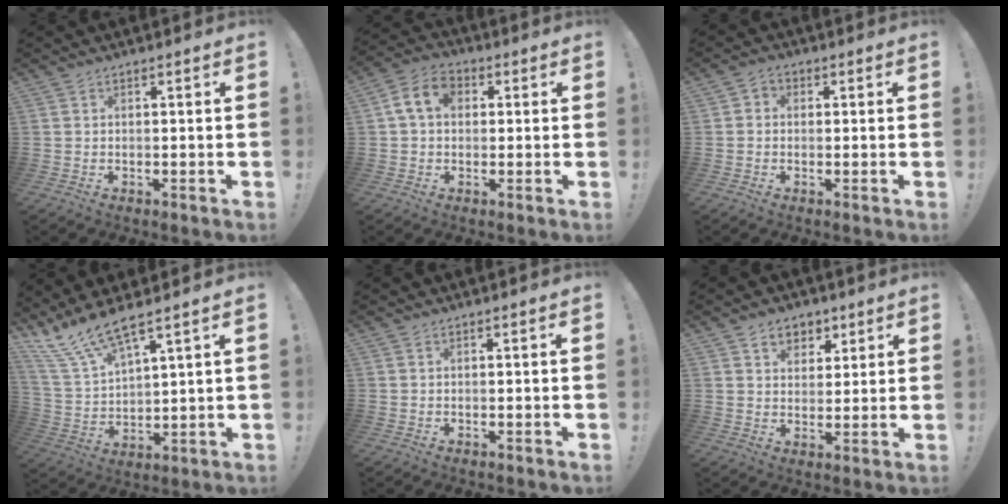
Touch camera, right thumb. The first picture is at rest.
{"total": 9.2, "force": [2.0, 6.8, 5.9], "torque": [-0.101, 0.013, 0.040]}
{"total": 2.7, "force": [-0.6, 2.2, 1.4], "torque": [-0.018, 0.007, -0.011]}
{"total": 11.2, "force": [9.6, 1.7, 5.5], "torque": [-0.120, -0.063, 0.173]}
{"total": 0.0}
{"total": 6.7, "force": [3.7, 5.4, 1.7], "torque": [-0.010, -0.027, 0.069]}